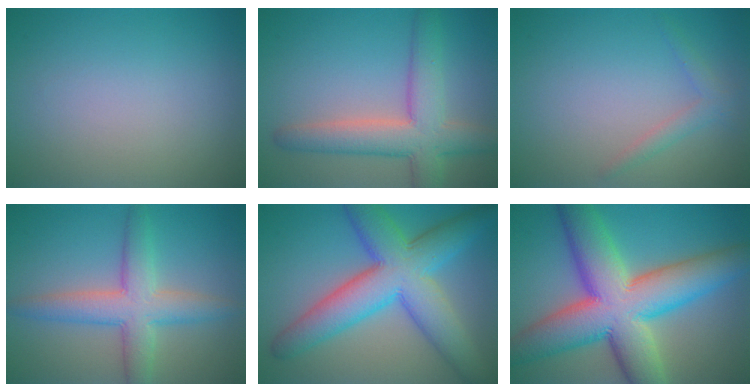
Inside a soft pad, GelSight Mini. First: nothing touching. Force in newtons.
{"total": 6.5, "press": 6.5, "slide": 0.5}
{"total": 1.5, "press": 1.5, "slide": 0.1}
{"total": 5.5, "press": 5.5, "slide": 0.2}
{"total": 10.0, "press": 10.0, "slide": 0.3}
{"total": 13.5, "press": 13.5, "slide": 0.6}